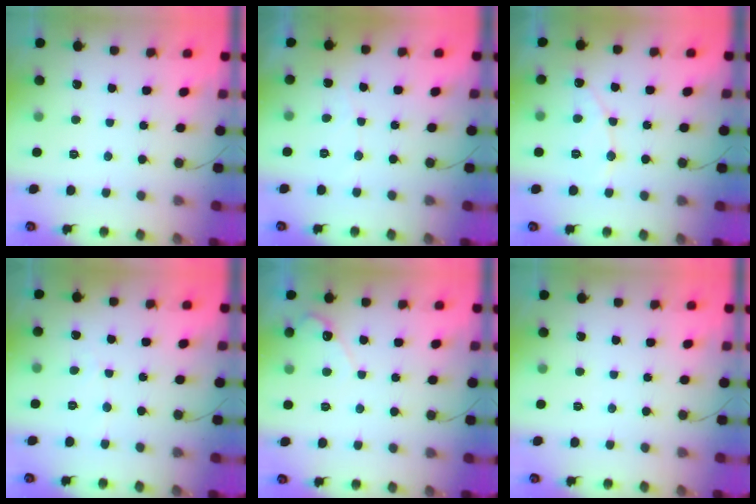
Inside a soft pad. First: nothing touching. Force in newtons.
{"total": 2.8, "press": 2.8, "slide": 0.2}
{"total": 7.1, "press": 7.0, "slide": 0.4}
{"total": 2.3, "press": 2.3, "slide": 0.2}
{"total": 4.2, "press": 4.2, "slide": 0.3}
{"total": 0.0}